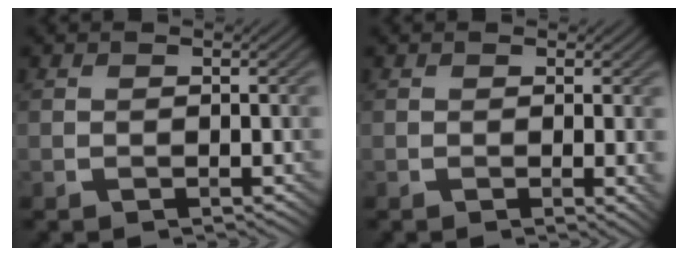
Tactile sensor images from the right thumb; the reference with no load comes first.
{"total": 1.8, "force": [-0.1, 0.3, 1.8], "torque": [-0.031, -0.003, -0.004]}